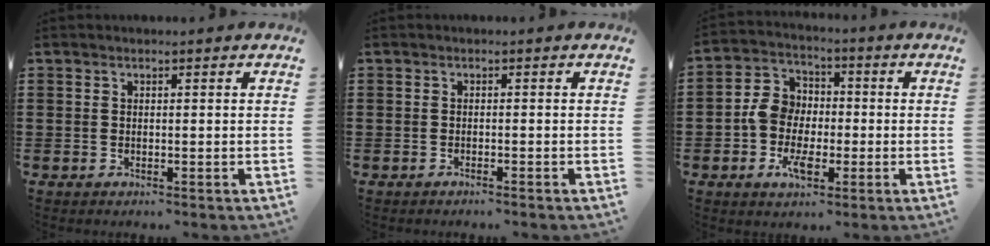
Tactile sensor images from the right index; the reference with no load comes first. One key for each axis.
{"total": 0.6, "fx": -0.5, "fy": -0.1, "fz": 0.2, "tx": -0.005, "ty": -0.001, "tz": -0.010}
{"total": 7.2, "fx": -1.8, "fy": 5.3, "fz": 4.5, "tx": -0.116, "ty": 0.006, "tz": -0.038}